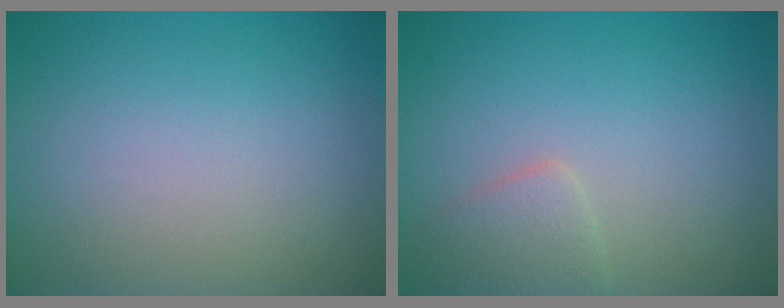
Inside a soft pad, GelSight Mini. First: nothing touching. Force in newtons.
{"total": 1.9, "press": 1.9, "slide": 0.0}